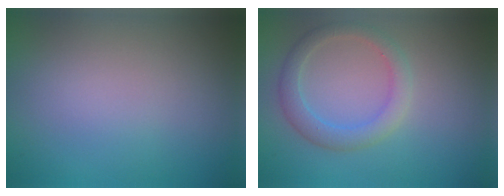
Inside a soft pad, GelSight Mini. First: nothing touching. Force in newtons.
{"total": 2.8, "press": 2.8, "slide": 0.2}